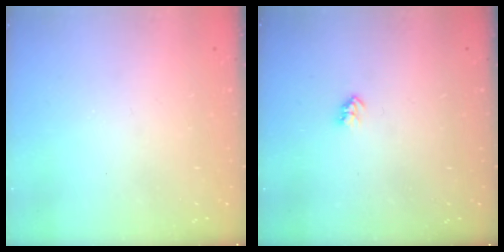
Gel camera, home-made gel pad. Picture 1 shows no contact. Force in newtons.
{"total": 2.6, "press": 2.6, "slide": 0.4}